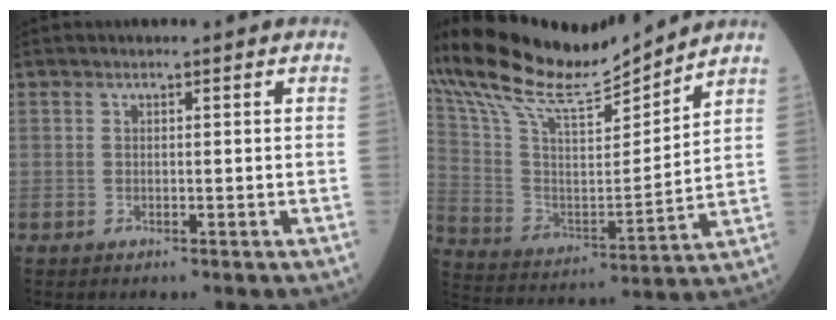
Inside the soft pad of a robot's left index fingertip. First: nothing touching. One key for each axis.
{"total": 16.3, "fx": 15.4, "fy": 1.1, "fz": 5.1, "tx": -0.125, "ty": 0.000, "tz": 0.285}